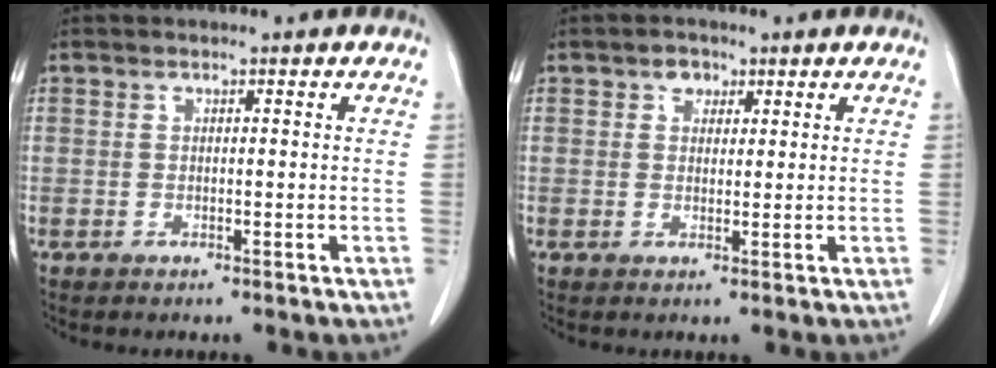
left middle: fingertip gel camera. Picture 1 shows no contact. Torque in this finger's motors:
{"motor_torque": [0.14, -0.10, -0.02, 0.00]}